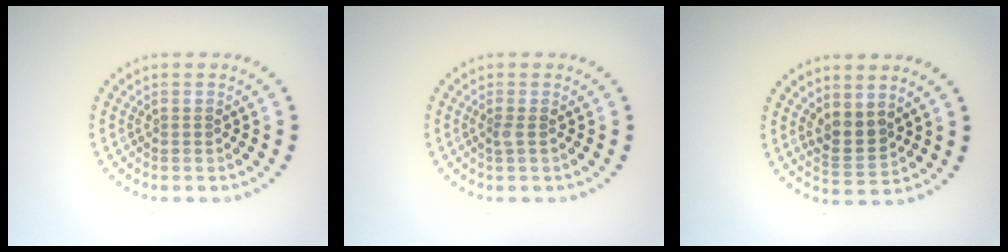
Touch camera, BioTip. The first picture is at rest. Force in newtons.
{"total": 0.7, "press": 0.6, "slide": 0.4}
{"total": 2.6, "press": 2.2, "slide": 1.2}